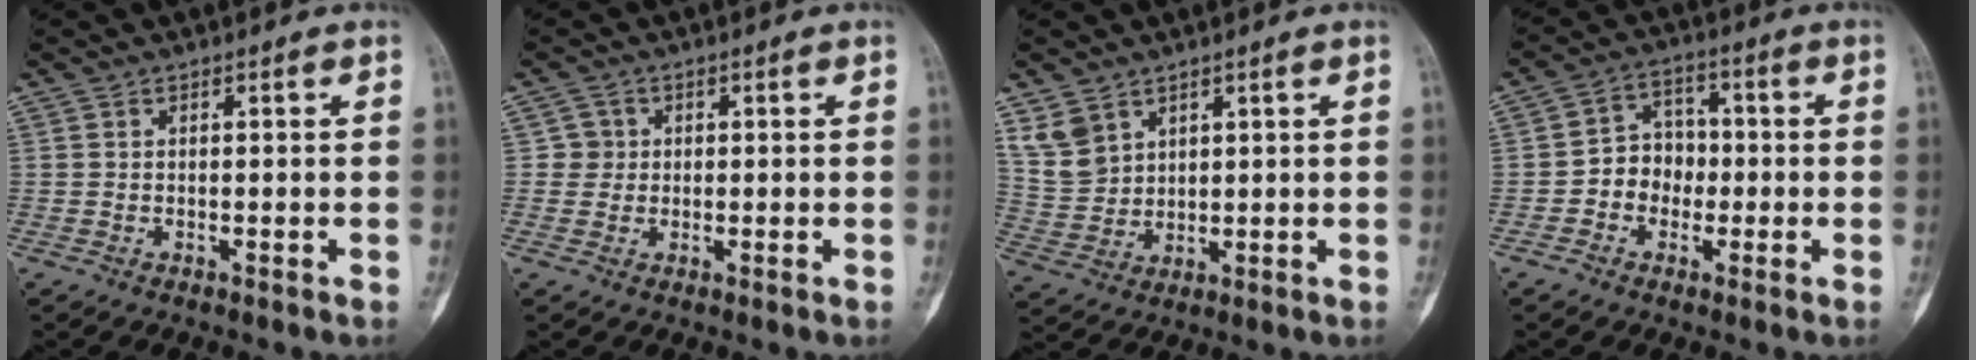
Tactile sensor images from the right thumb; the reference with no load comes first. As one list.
[{"total": 2.5, "force": [0.3, 2.5, 0.0], "torque": [0.018, 0.005, 0.000]}, {"total": 6.6, "force": [4.1, 4.6, 2.3], "torque": [-0.035, -0.016, 0.096]}, {"total": 7.2, "force": [-1.3, 6.2, 3.5], "torque": [-0.019, 0.026, -0.036]}]